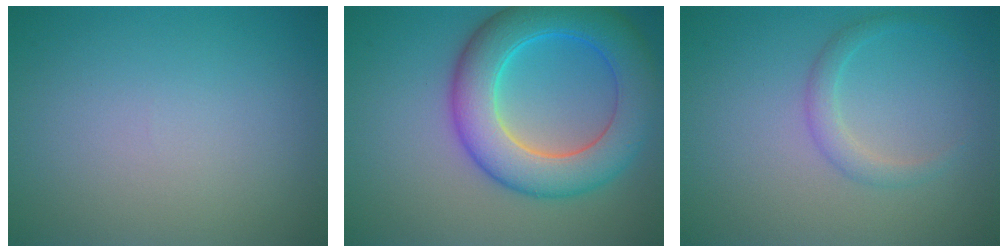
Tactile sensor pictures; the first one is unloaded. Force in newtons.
{"total": 8.6, "press": 8.6, "slide": 0.2}
{"total": 1.7, "press": 1.7, "slide": 0.1}